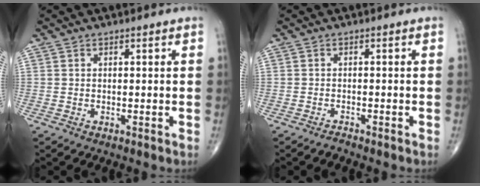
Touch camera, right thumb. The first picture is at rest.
{"total": 0.9, "force": [-0.9, 0.1, 0.1], "torque": [-0.006, 0.004, -0.017]}